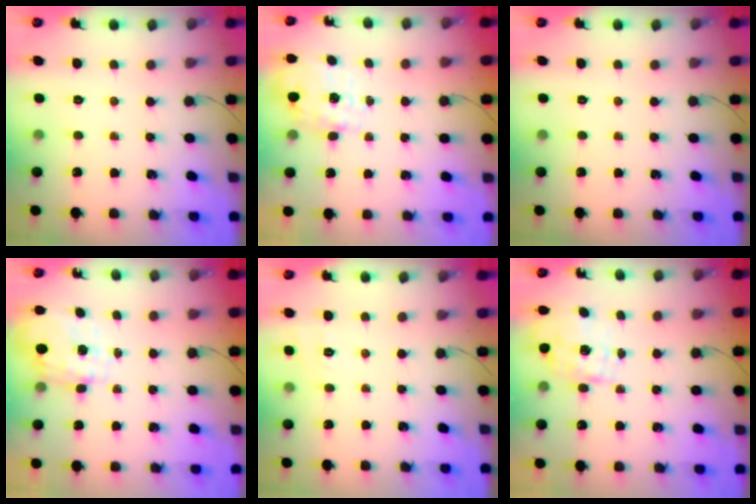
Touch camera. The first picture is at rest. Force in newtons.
{"total": 1.3, "press": 1.2, "slide": 0.5}
{"total": 0.0}
{"total": 2.9, "press": 2.7, "slide": 1.1}
{"total": 4.9, "press": 4.5, "slide": 1.9}
{"total": 1.6, "press": 1.5, "slide": 0.6}